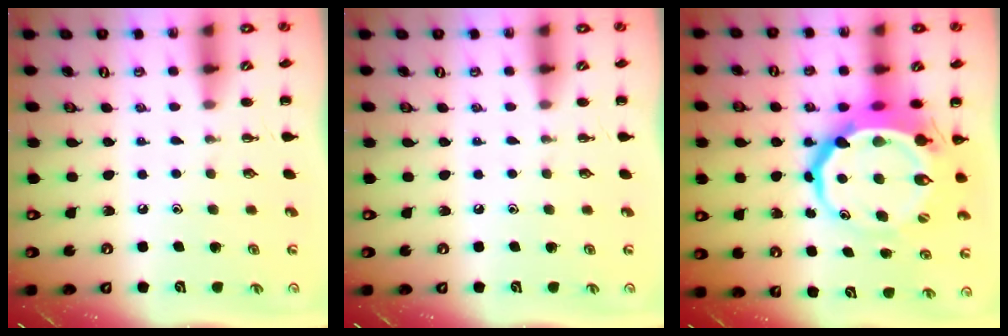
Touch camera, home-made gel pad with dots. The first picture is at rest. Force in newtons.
{"total": 0.0}
{"total": 13.9, "press": 13.5, "slide": 3.3}